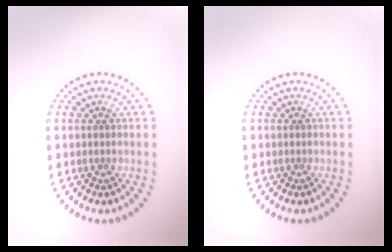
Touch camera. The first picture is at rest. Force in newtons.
{"total": 0.0}